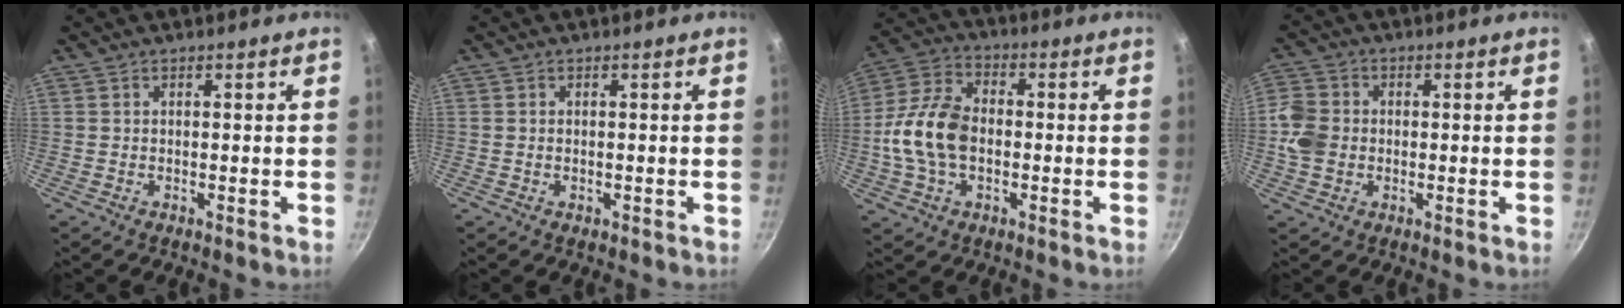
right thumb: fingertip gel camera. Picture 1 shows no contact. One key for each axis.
{"total": 0.6, "fx": -0.2, "fy": 0.3, "fz": 0.5, "tx": -0.007, "ty": 0.001, "tz": -0.003}
{"total": 13.2, "fx": -1.4, "fy": 8.6, "fz": 9.8, "tx": -0.179, "ty": 0.029, "tz": -0.040}
{"total": 6.7, "fx": -0.7, "fy": 5.6, "fz": 3.6, "tx": -0.061, "ty": 0.008, "tz": -0.026}